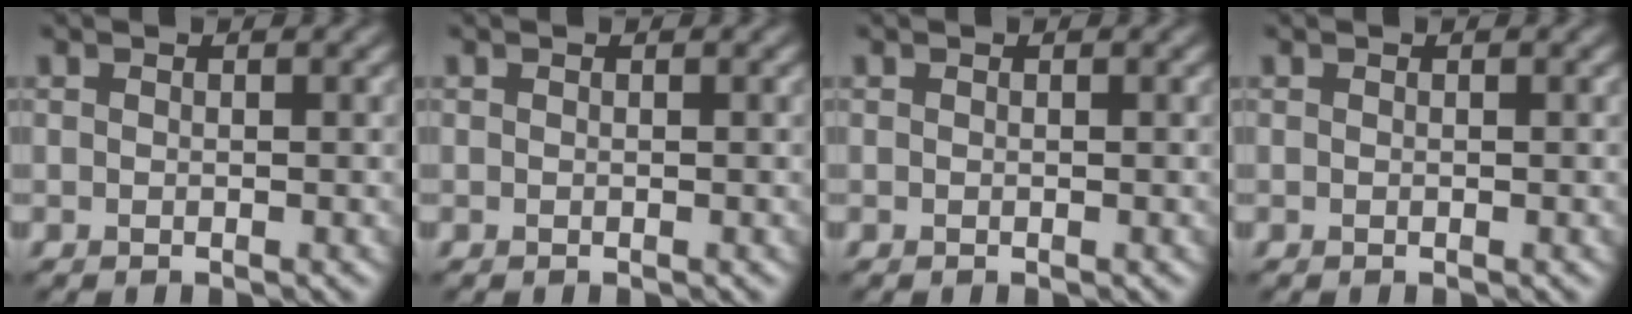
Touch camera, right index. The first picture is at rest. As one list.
[{"total": 0.0}, {"total": 0.0}, {"total": 0.0}]